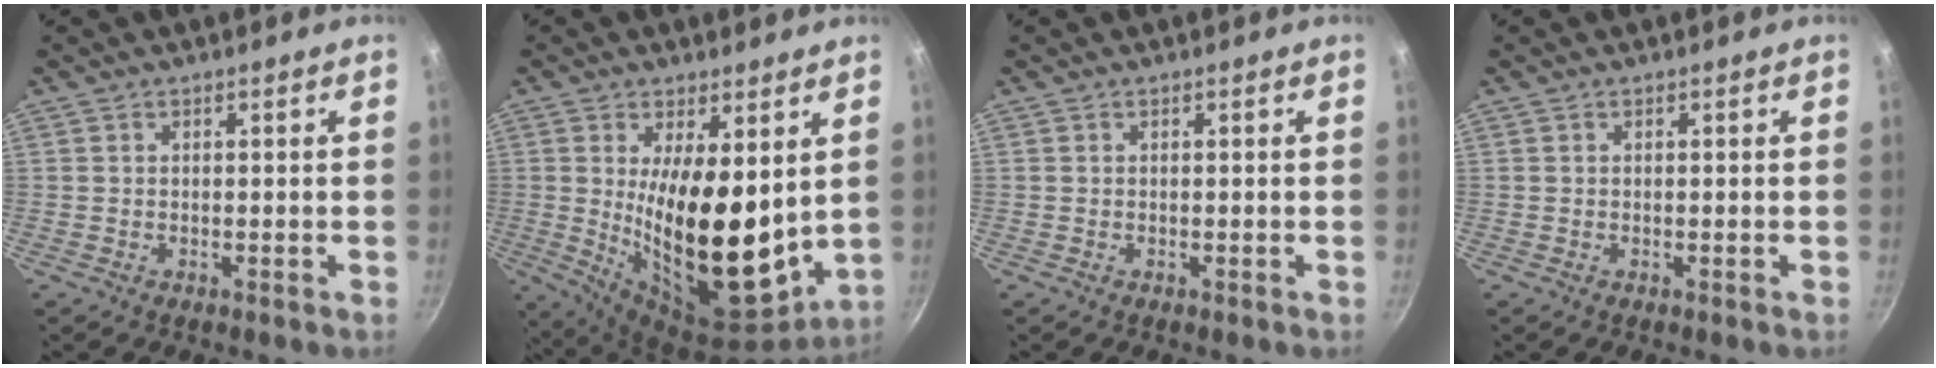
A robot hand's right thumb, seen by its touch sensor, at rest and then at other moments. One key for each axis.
{"total": 19.7, "fx": 2.5, "fy": 8.7, "fz": 17.5, "tx": -0.257, "ty": -0.054, "tz": 0.055}
{"total": 0.0}
{"total": 0.0}